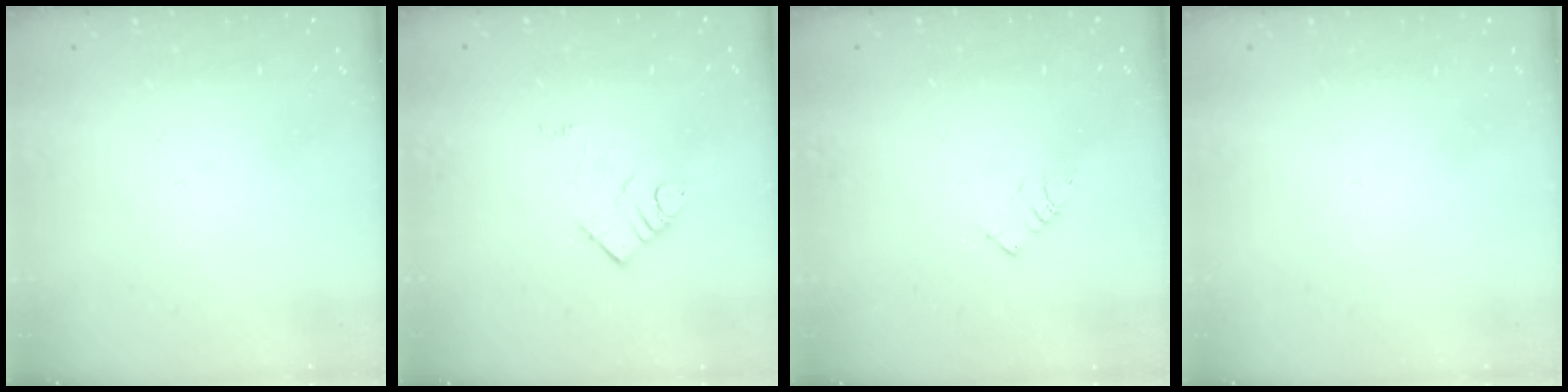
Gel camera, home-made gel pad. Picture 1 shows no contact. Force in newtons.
{"total": 6.6, "press": 6.6, "slide": 0.3}
{"total": 3.0, "press": 3.0, "slide": 0.4}
{"total": 1.8, "press": 1.7, "slide": 0.1}